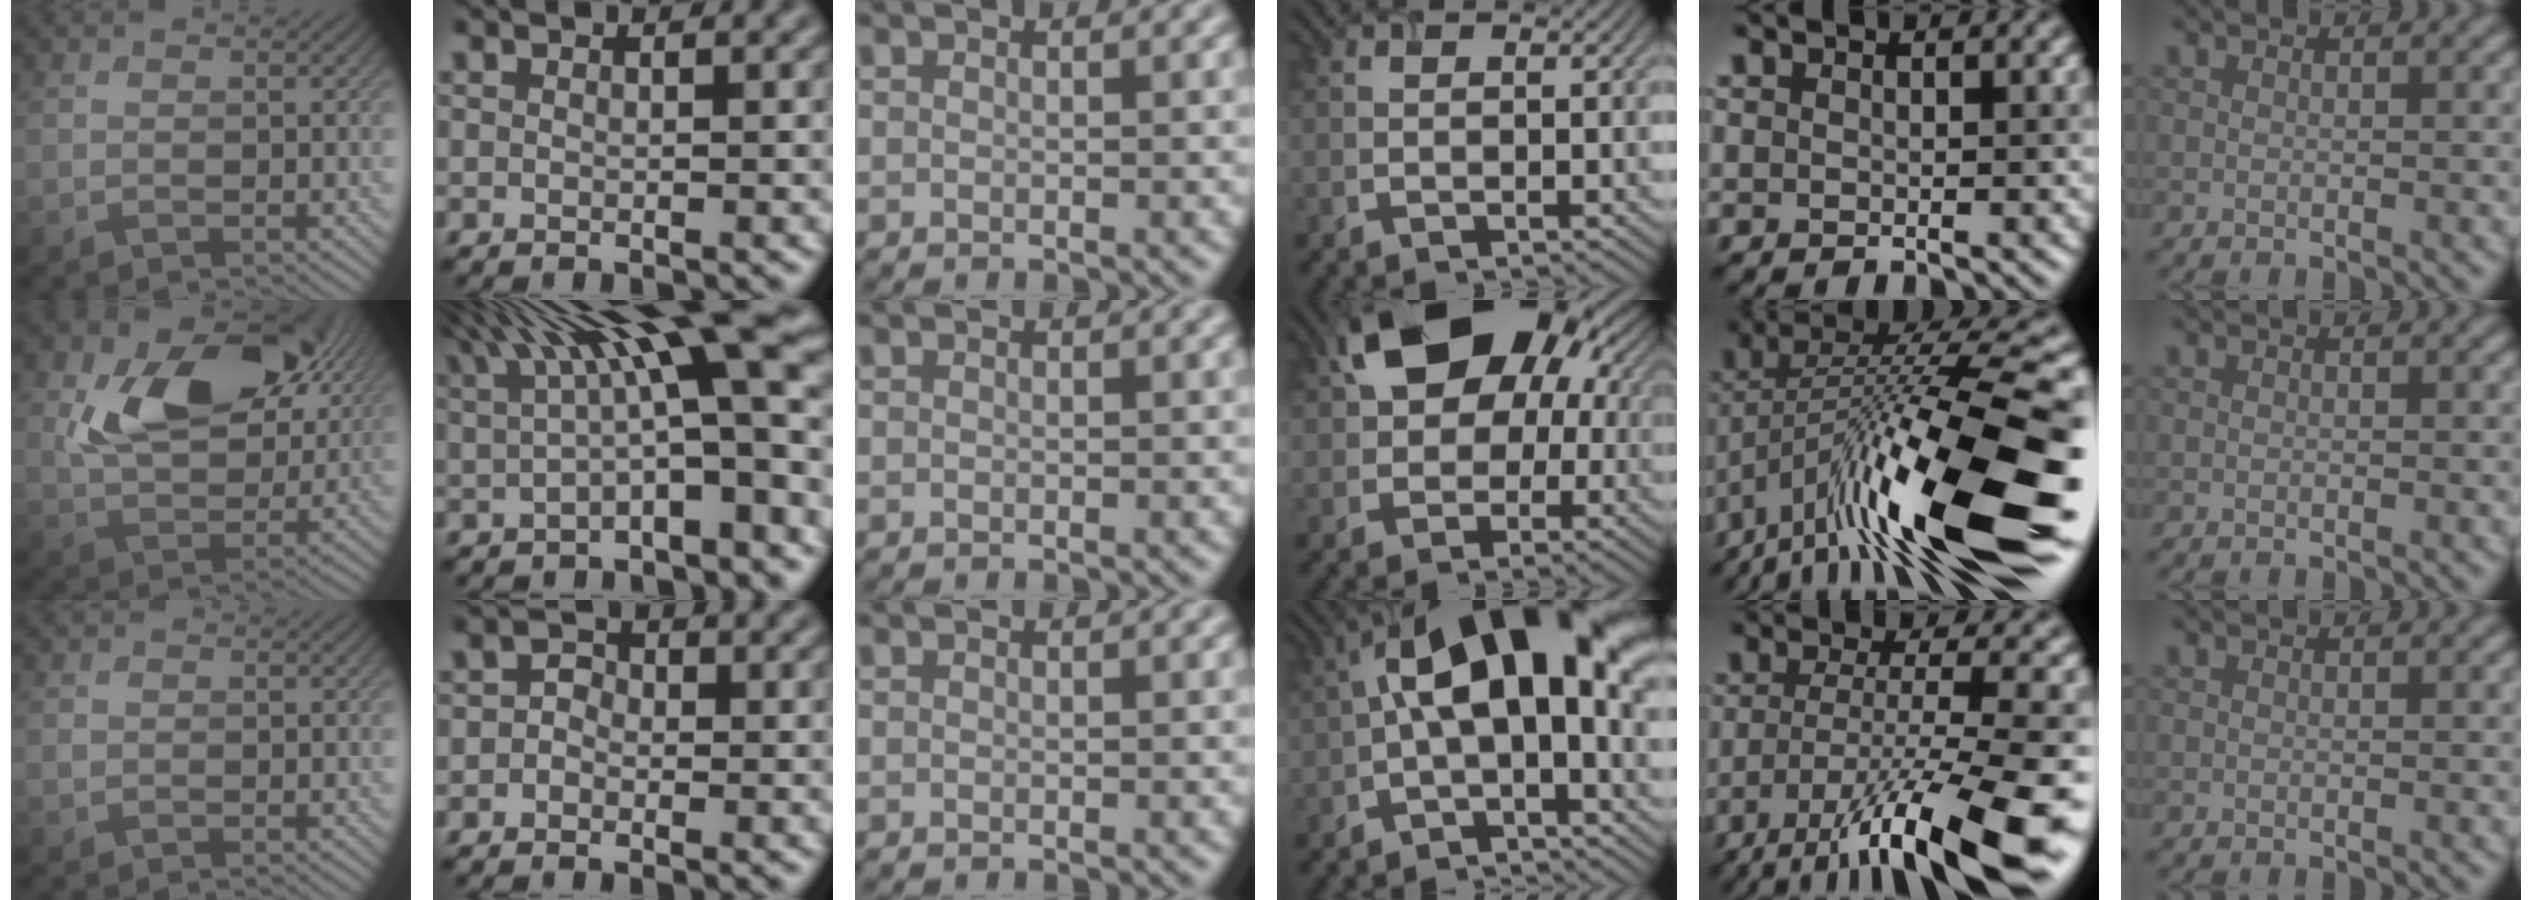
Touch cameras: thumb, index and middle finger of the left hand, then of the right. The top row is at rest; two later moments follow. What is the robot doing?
{"motion": "extract", "object": "airpods case & airpods"}